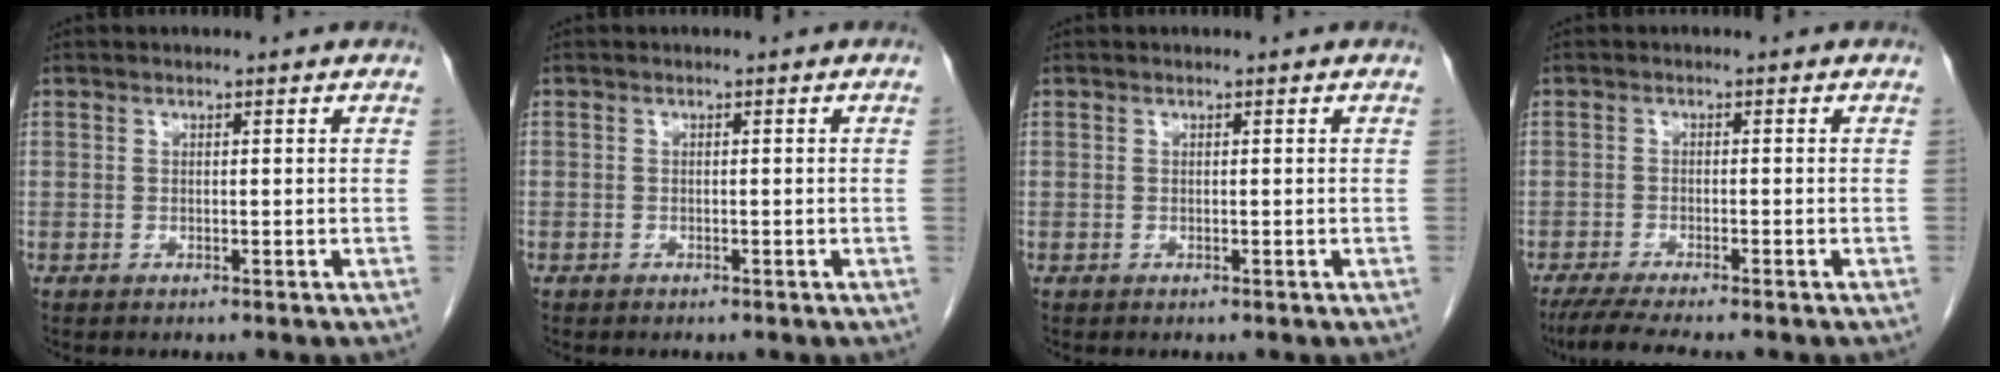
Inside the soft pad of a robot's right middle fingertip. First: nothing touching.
{"total": 0.0}
{"total": 0.0}
{"total": 6.2, "force": [-5.2, -0.1, 3.4], "torque": [-0.055, -0.020, -0.087]}